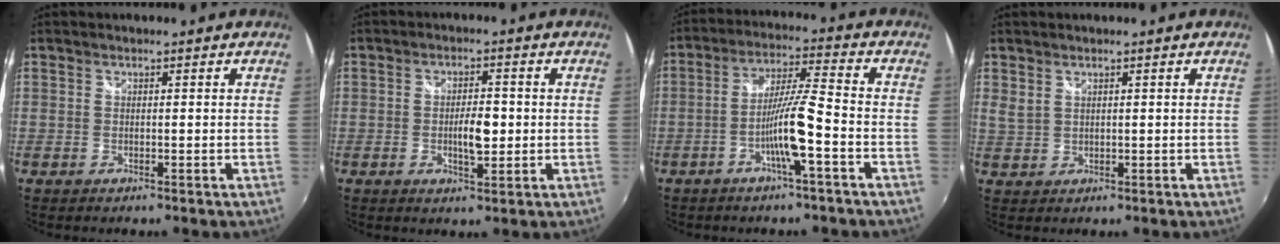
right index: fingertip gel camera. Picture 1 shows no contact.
{"total": 5.4, "force": [-0.6, 2.1, 4.9], "torque": [-0.086, -0.003, -0.008]}
{"total": 8.9, "force": [-3.8, -0.5, 8.0], "torque": [-0.157, 0.002, -0.071]}
{"total": 2.0, "force": [1.4, 1.1, 0.9], "torque": [-0.018, -0.003, 0.028]}